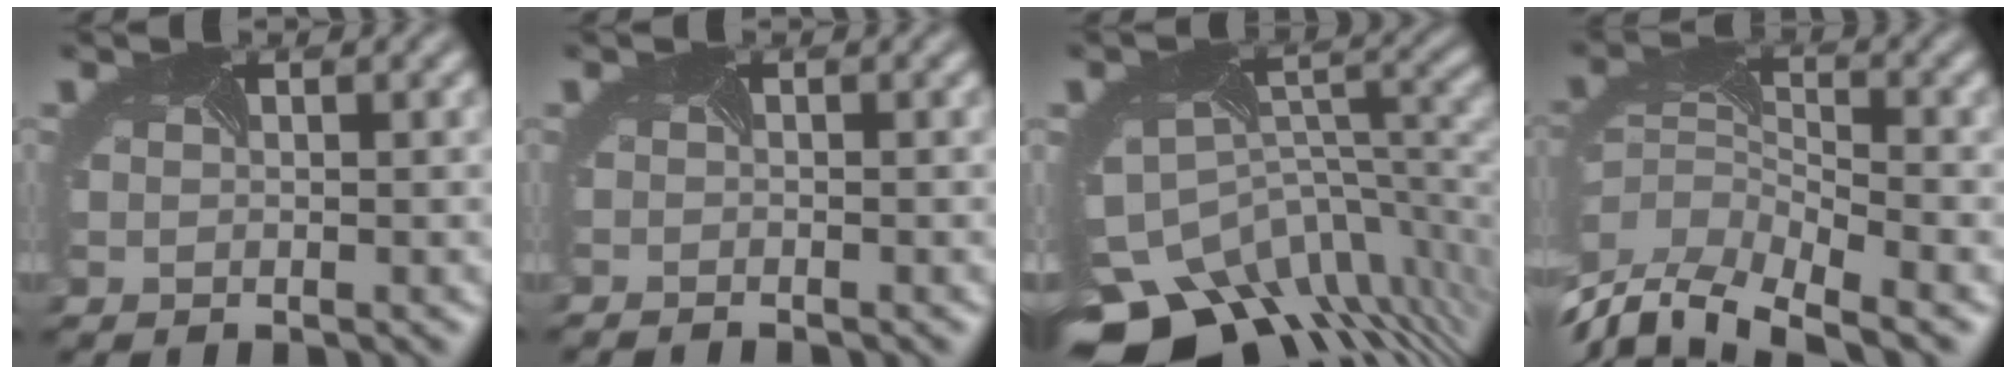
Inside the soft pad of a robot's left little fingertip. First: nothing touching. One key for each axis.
{"total": 1.7, "fx": -1.7, "fy": -0.2, "fz": -0.1, "tx": -0.002, "ty": -0.011, "tz": -0.026}
{"total": 11.6, "fx": -7.5, "fy": 6.8, "fz": 5.7, "tx": -0.134, "ty": -0.030, "tz": -0.102}
{"total": 8.0, "fx": -5.4, "fy": 3.9, "fz": 4.4, "tx": -0.107, "ty": -0.018, "tz": -0.093}